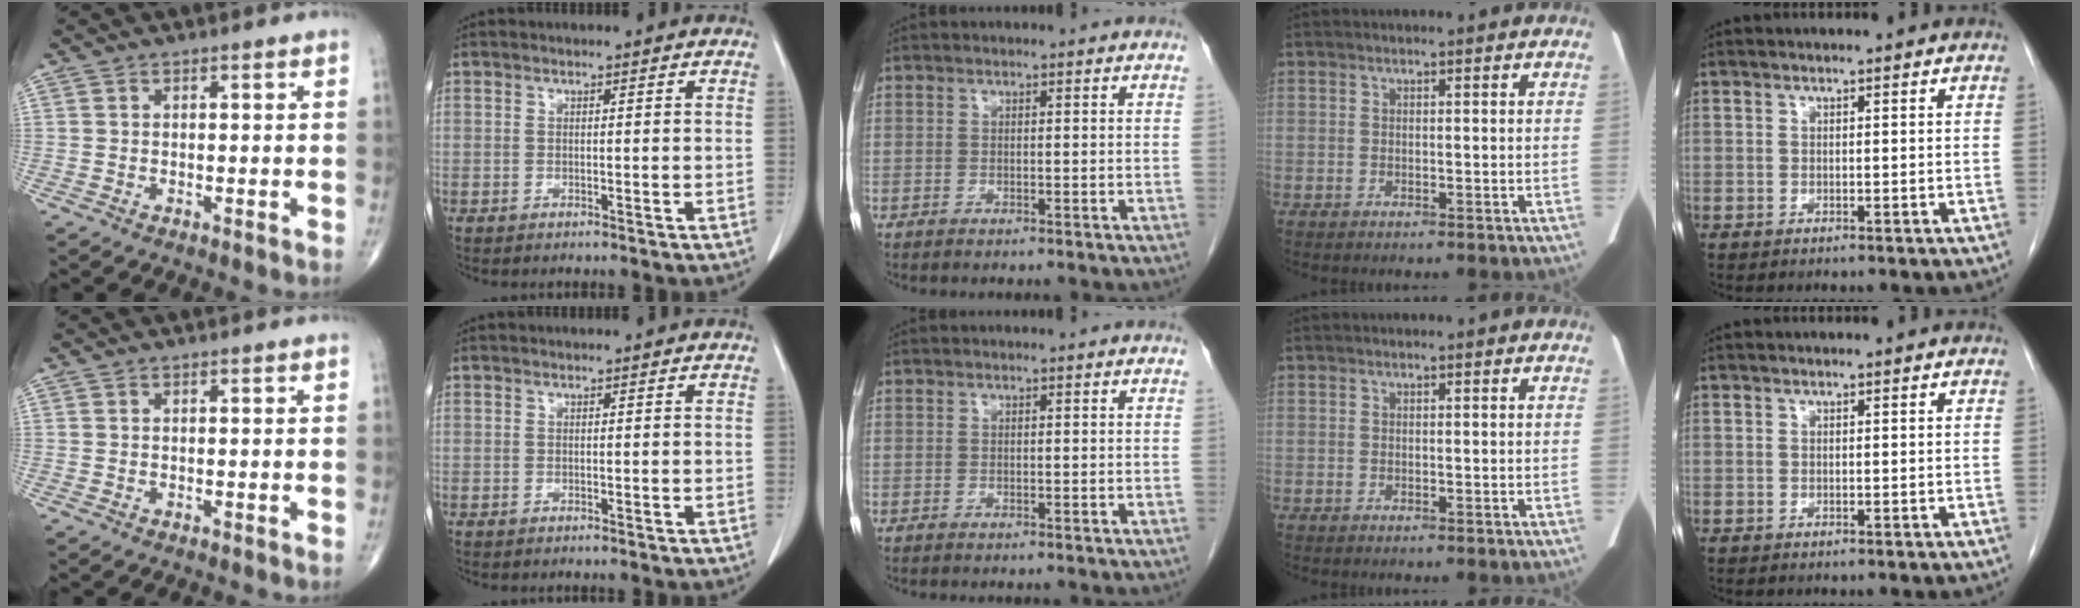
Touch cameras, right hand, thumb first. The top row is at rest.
{}